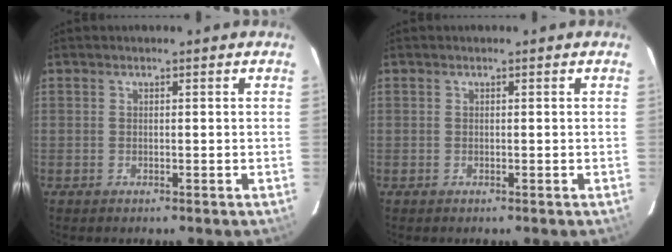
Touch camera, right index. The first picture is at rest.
{"total": 0.0}